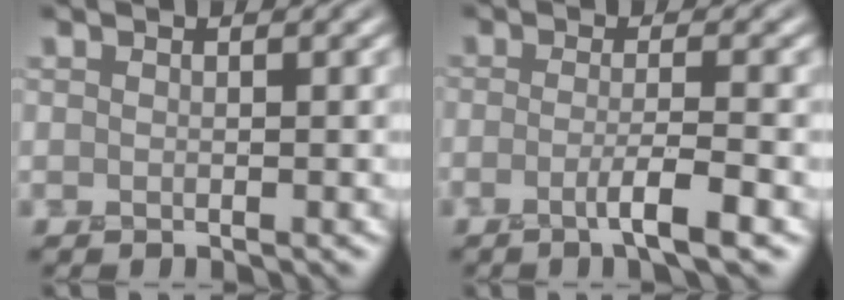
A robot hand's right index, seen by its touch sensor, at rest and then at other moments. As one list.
[{"total": 3.5, "force": [-1.5, 0.5, 3.1], "torque": [-0.048, 0.002, -0.038]}]